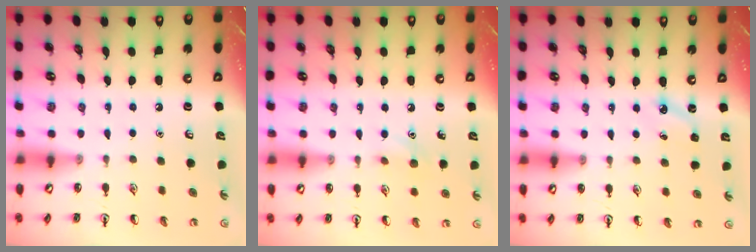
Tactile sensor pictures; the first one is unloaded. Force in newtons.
{"total": 5.7, "press": 5.5, "slide": 1.7}
{"total": 3.9, "press": 3.7, "slide": 1.1}